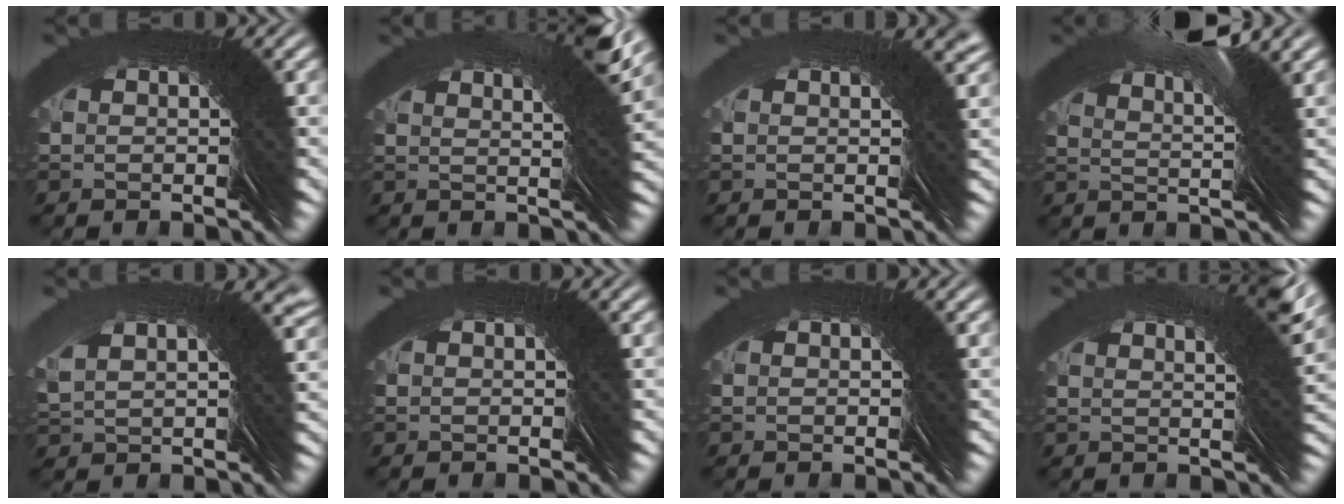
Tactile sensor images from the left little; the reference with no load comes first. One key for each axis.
{"total": 6.2, "fx": 2.6, "fy": -5.5, "fz": -0.9, "tx": 0.054, "ty": 0.058, "tz": 0.029}
{"total": 3.1, "fx": 0.2, "fy": -2.7, "fz": -1.6, "tx": 0.047, "ty": 0.016, "tz": 0.004}
{"total": 6.7, "fx": 4.1, "fy": -5.3, "fz": -0.3, "tx": 0.011, "ty": 0.057, "tz": 0.059}
{"total": 3.8, "fx": 2.2, "fy": -3.0, "fz": -0.7, "tx": 0.026, "ty": 0.025, "tz": 0.036}
{"total": 0.0}
{"total": 0.0}
{"total": 5.5, "fx": 2.2, "fy": -4.9, "fz": -0.7, "tx": 0.048, "ty": 0.054, "tz": 0.025}